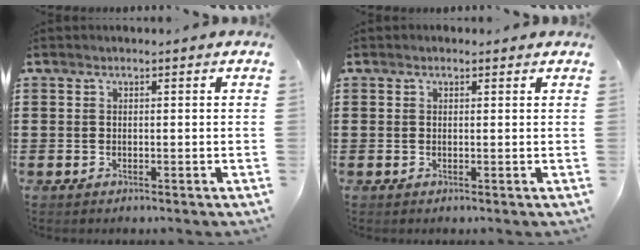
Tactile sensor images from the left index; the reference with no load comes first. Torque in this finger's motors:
{"motor_torque": [0.86, -0.70, 0.13, 0.04]}